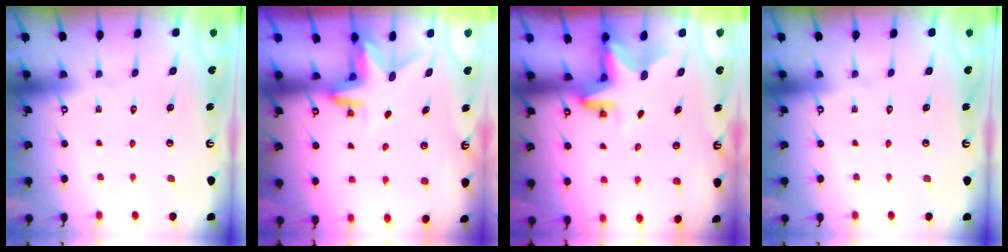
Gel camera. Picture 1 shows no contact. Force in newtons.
{"total": 3.1, "press": 3.1, "slide": 0.2}
{"total": 3.4, "press": 3.4, "slide": 0.2}
{"total": 0.0}